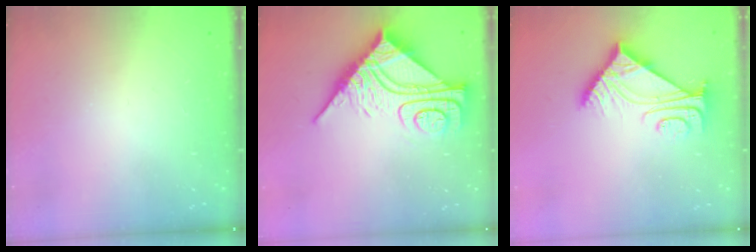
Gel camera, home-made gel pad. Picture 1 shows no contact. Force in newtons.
{"total": 14.7, "press": 14.7, "slide": 1.2}
{"total": 7.5, "press": 7.4, "slide": 0.8}